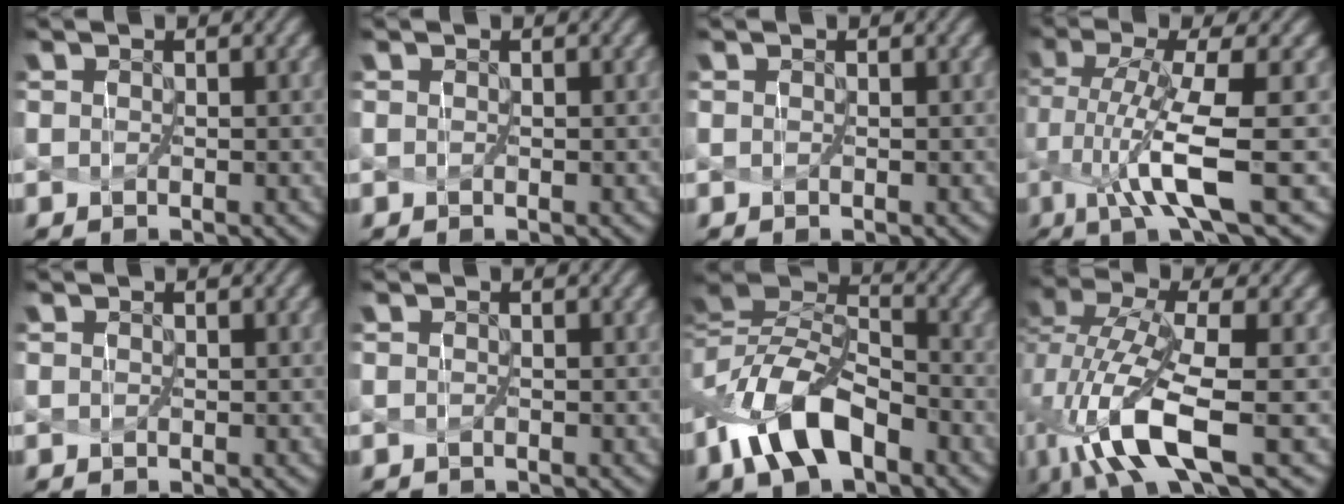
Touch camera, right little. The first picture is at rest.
{"total": 0.0}
{"total": 0.0}
{"total": 6.9, "force": [-1.5, 0.4, 6.8], "torque": [-0.138, -0.006, -0.018]}
{"total": 0.0}
{"total": 0.7, "force": [-0.6, -0.1, -0.3], "torque": [0.002, -0.004, -0.004]}
{"total": 8.2, "force": [-3.8, 4.3, 5.9], "torque": [-0.124, 0.009, -0.075]}
{"total": 7.9, "force": [-2.7, 2.1, 7.1], "torque": [-0.159, -0.008, -0.045]}